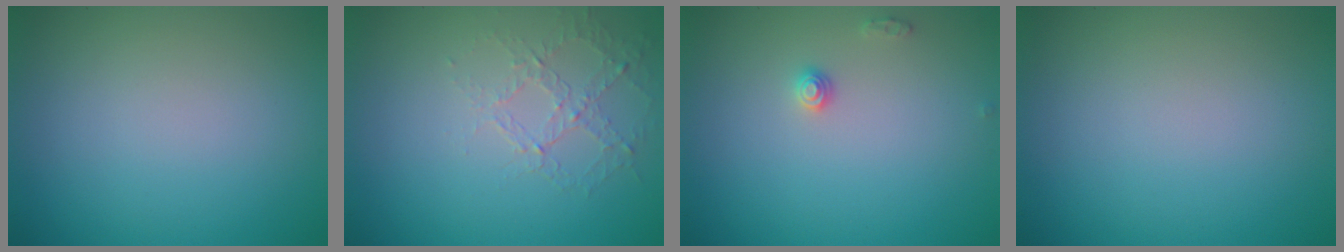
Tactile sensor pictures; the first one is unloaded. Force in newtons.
{"total": 1.4, "press": 0.8, "slide": 1.2}
{"total": 1.0, "press": 1.0, "slide": 0.1}
{"total": 0.0}